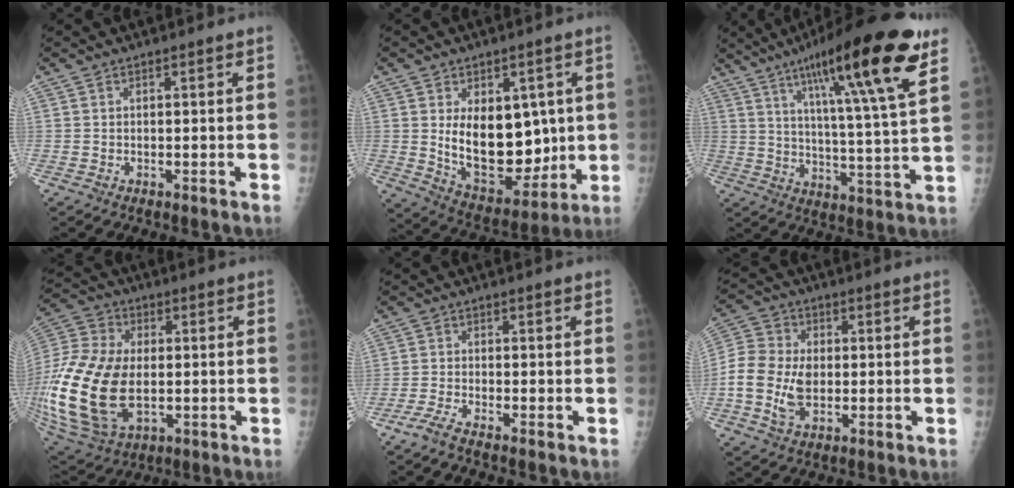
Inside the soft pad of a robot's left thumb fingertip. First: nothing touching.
{"total": 16.0, "force": [1.7, 10.0, 12.3], "torque": [-0.138, -0.031, 0.053]}
{"total": 22.6, "force": [12.4, 2.3, 18.7], "torque": [-0.280, -0.039, 0.187]}
{"total": 26.8, "force": [-2.8, 16.7, 20.8], "torque": [-0.484, -0.015, -0.031]}
{"total": 3.1, "force": [-2.7, 0.0, 1.4], "torque": [-0.047, 0.002, -0.063]}
{"total": 11.3, "force": [-1.6, 7.9, 7.9], "torque": [-0.156, 0.015, -0.035]}